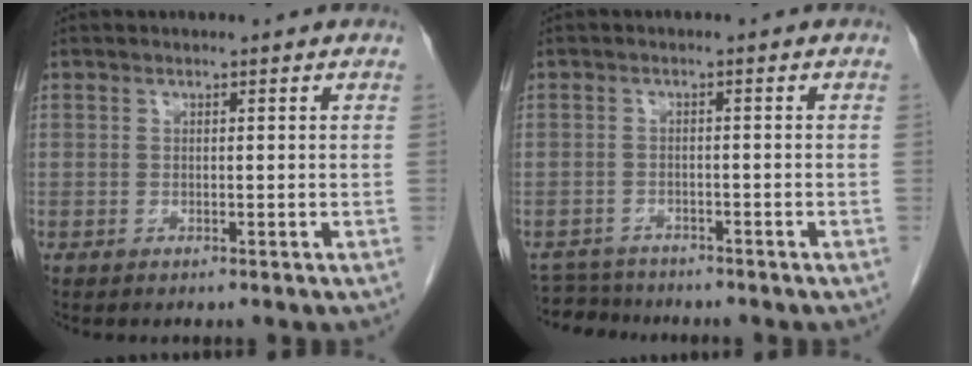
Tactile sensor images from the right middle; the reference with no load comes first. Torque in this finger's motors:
{"motor_torque": [-0.50, -0.58, -0.28, -0.05]}